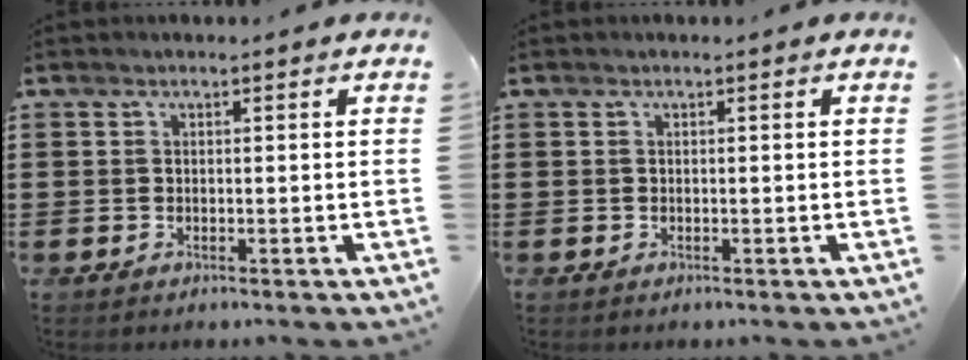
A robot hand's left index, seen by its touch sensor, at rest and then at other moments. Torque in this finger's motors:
{"motor_torque": [0.00, 0.00, 0.01, 0.00]}